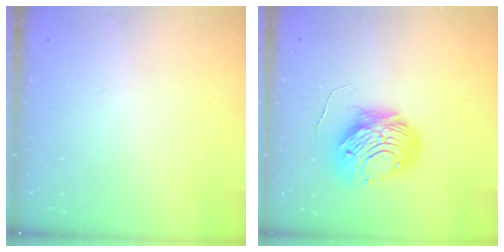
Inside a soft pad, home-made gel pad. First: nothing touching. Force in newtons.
{"total": 10.1, "press": 10.0, "slide": 1.0}